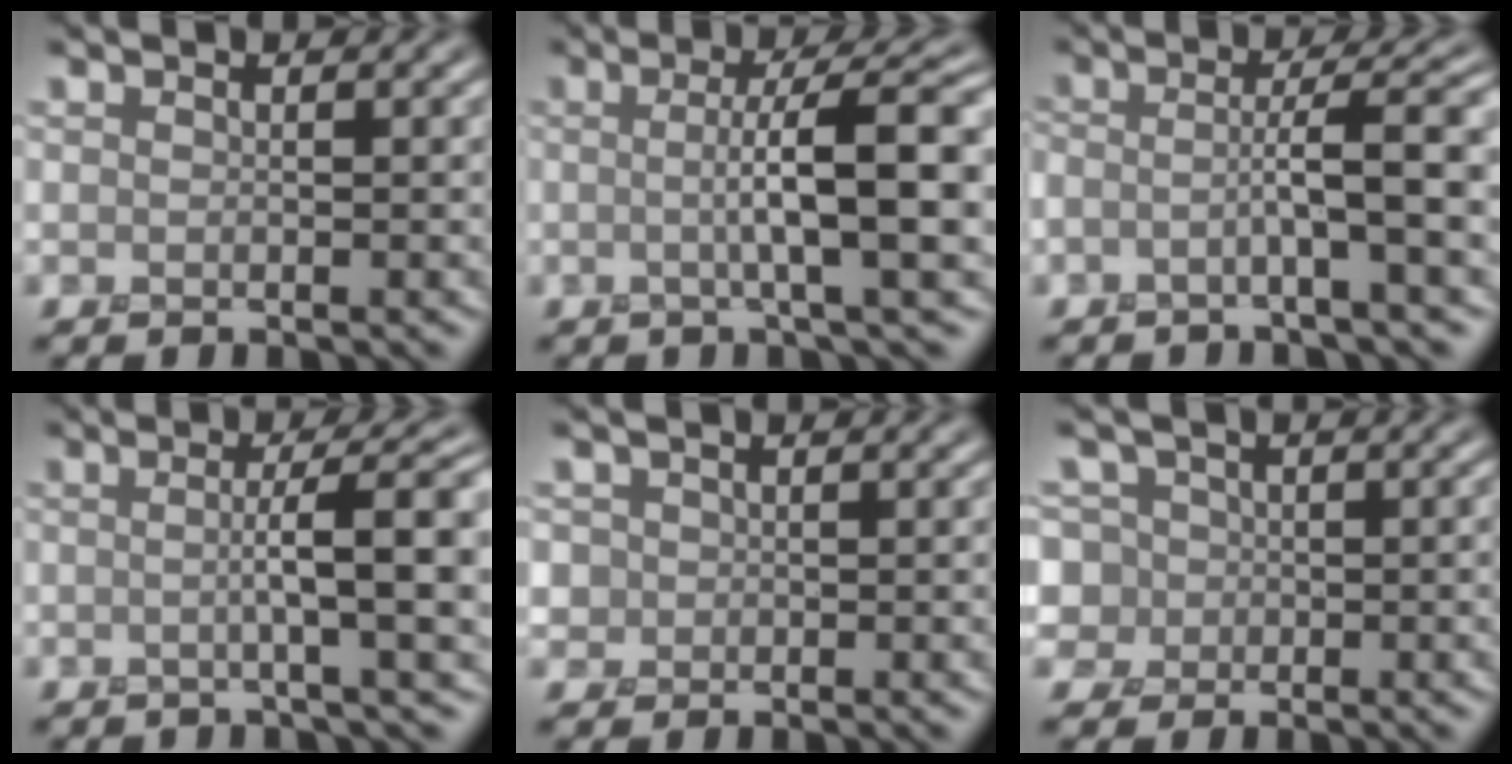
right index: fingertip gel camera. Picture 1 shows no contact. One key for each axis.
{"total": 8.0, "fx": 0.2, "fy": 1.5, "fz": 7.9, "tx": -0.110, "ty": 0.010, "tz": 0.000}
{"total": 5.0, "fx": -1.1, "fy": 0.6, "fz": 4.8, "tx": -0.076, "ty": 0.014, "tz": -0.036}
{"total": 6.5, "fx": 0.1, "fy": 1.1, "fz": 6.4, "tx": -0.085, "ty": 0.011, "tz": -0.003}
{"total": 1.6, "fx": 0.3, "fy": 1.6, "fz": 0.3, "tx": 0.002, "ty": 0.005, "tz": 0.000}
{"total": 7.5, "fx": 1.2, "fy": 6.4, "fz": 3.6, "tx": -0.048, "ty": 0.042, "tz": -0.037}